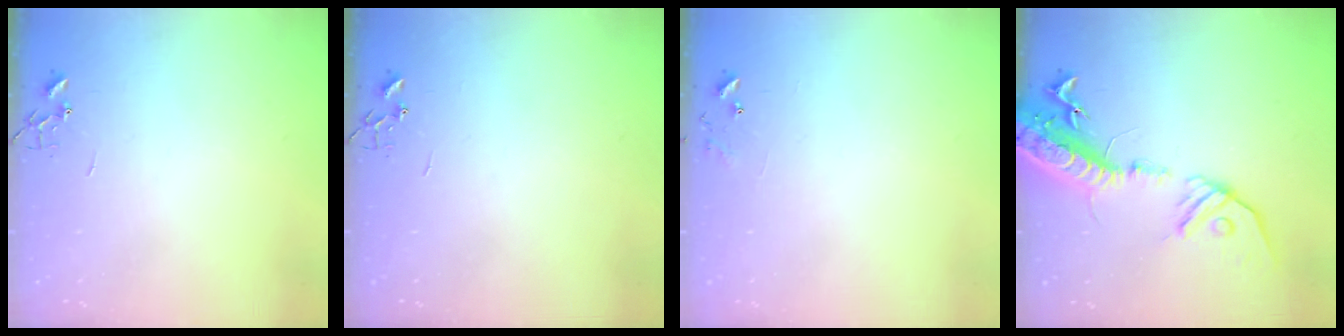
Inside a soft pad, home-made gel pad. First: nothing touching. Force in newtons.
{"total": 0.0}
{"total": 7.0, "press": 7.0, "slide": 0.5}
{"total": 20.4, "press": 19.9, "slide": 4.3}